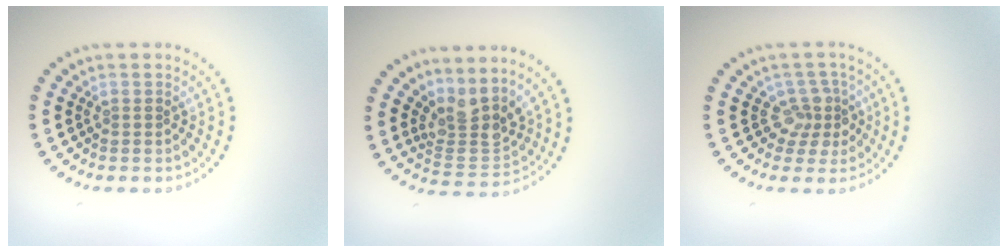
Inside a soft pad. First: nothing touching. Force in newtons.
{"total": 3.4, "press": 2.6, "slide": 2.2}
{"total": 2.7, "press": 2.0, "slide": 1.8}